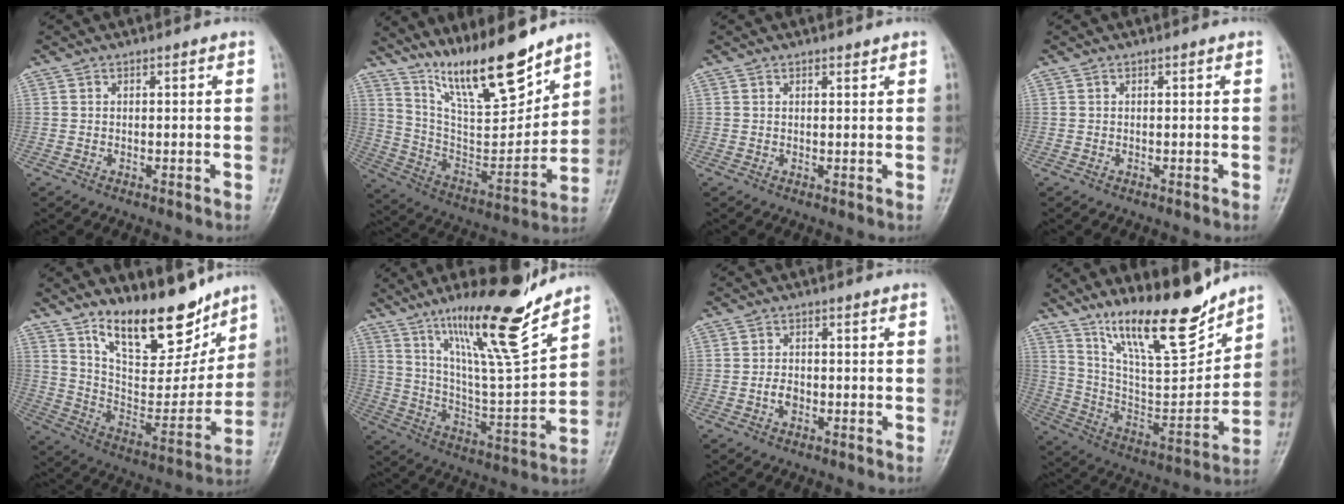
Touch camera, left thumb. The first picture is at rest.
{"total": 18.2, "force": [14.0, 4.2, 10.8], "torque": [-0.145, -0.089, 0.260]}
{"total": 0.7, "force": [0.7, 0.2, 0.3], "torque": [-0.005, -0.006, 0.011]}
{"total": 0.0}
{"total": 18.9, "force": [13.3, 7.7, 11.1], "torque": [-0.121, -0.086, 0.230]}
{"total": 19.5, "force": [13.9, 2.3, 13.5], "torque": [-0.201, -0.085, 0.240]}
{"total": 2.3, "force": [-0.8, 1.6, 1.5], "torque": [-0.023, 0.009, -0.016]}
{"total": 19.5, "force": [14.8, 4.8, 11.8], "torque": [-0.152, -0.092, 0.263]}